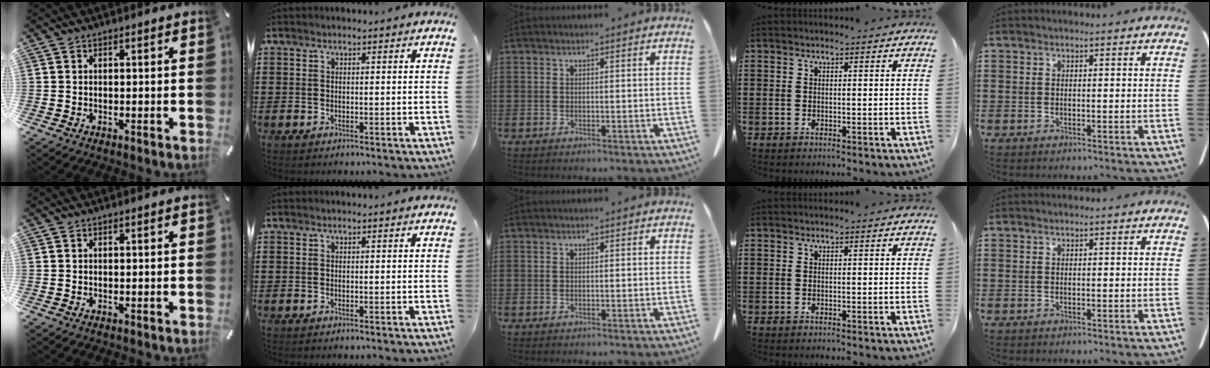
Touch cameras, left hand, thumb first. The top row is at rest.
{}